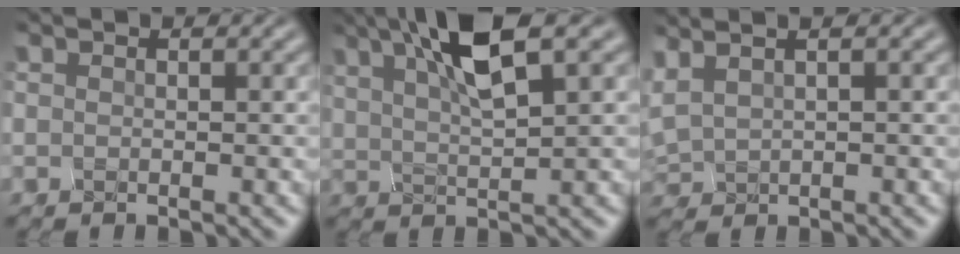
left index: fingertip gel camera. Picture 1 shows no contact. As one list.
[{"total": 5.4, "force": [3.4, 0.5, 4.2], "torque": [-0.083, 0.012, 0.078]}, {"total": 3.1, "force": [2.7, 0.7, 1.3], "torque": [-0.045, 0.038, 0.059]}]